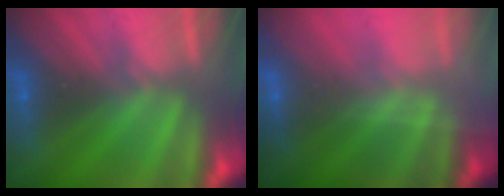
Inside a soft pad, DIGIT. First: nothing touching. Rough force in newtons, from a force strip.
{"total": 1.7}